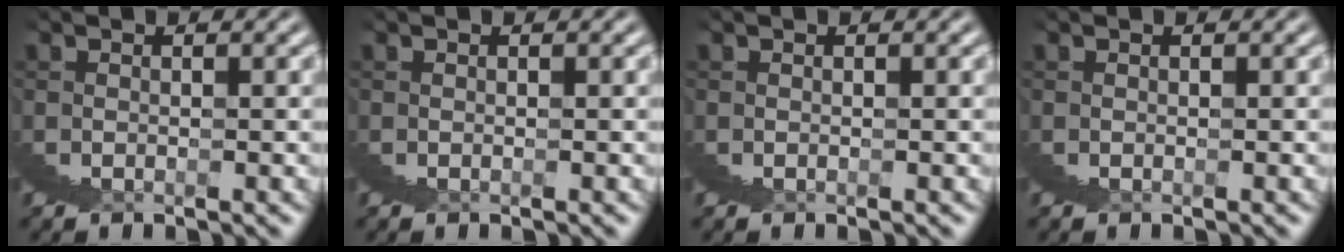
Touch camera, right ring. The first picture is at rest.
{"total": 0.0}
{"total": 0.0}
{"total": 0.0}